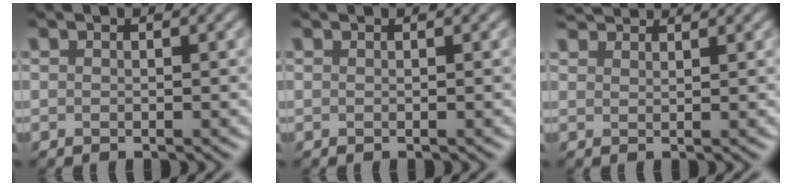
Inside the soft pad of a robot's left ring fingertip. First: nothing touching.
{"total": 0.0}
{"total": 3.4, "force": [3.3, 0.4, 0.8], "torque": [-0.019, 0.006, 0.048]}